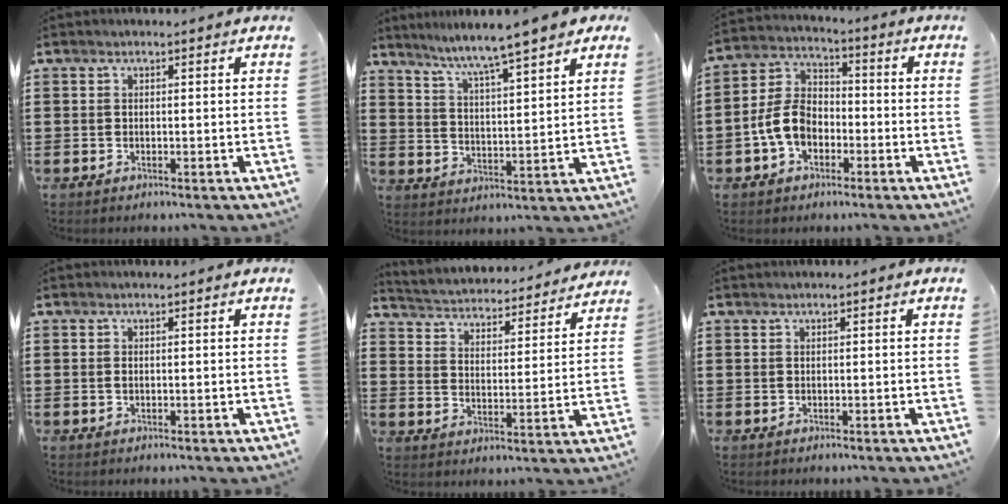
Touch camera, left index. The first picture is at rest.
{"total": 5.6, "force": [5.1, -0.7, 2.3], "torque": [-0.069, -0.036, 0.079]}
{"total": 7.8, "force": [-2.6, 5.3, 5.1], "torque": [-0.133, 0.009, -0.059]}
{"total": 0.6, "force": [0.1, 0.2, 0.5], "torque": [-0.012, -0.001, 0.002]}
{"total": 3.2, "force": [3.2, -0.1, -0.1], "torque": [-0.021, -0.035, 0.046]}
{"total": 0.0}